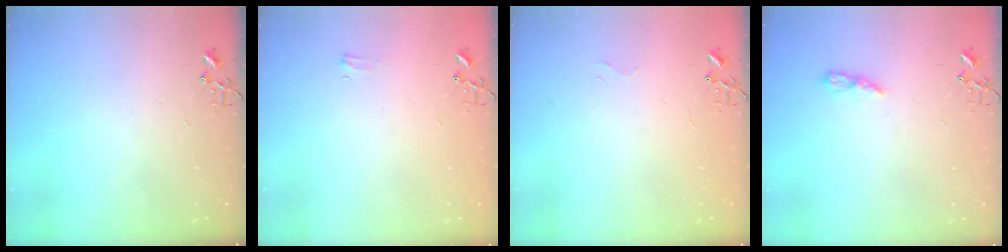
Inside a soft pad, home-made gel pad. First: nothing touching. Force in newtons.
{"total": 4.0, "press": 4.0, "slide": 0.5}
{"total": 3.4, "press": 3.4, "slide": 0.3}
{"total": 6.0, "press": 6.0, "slide": 0.2}